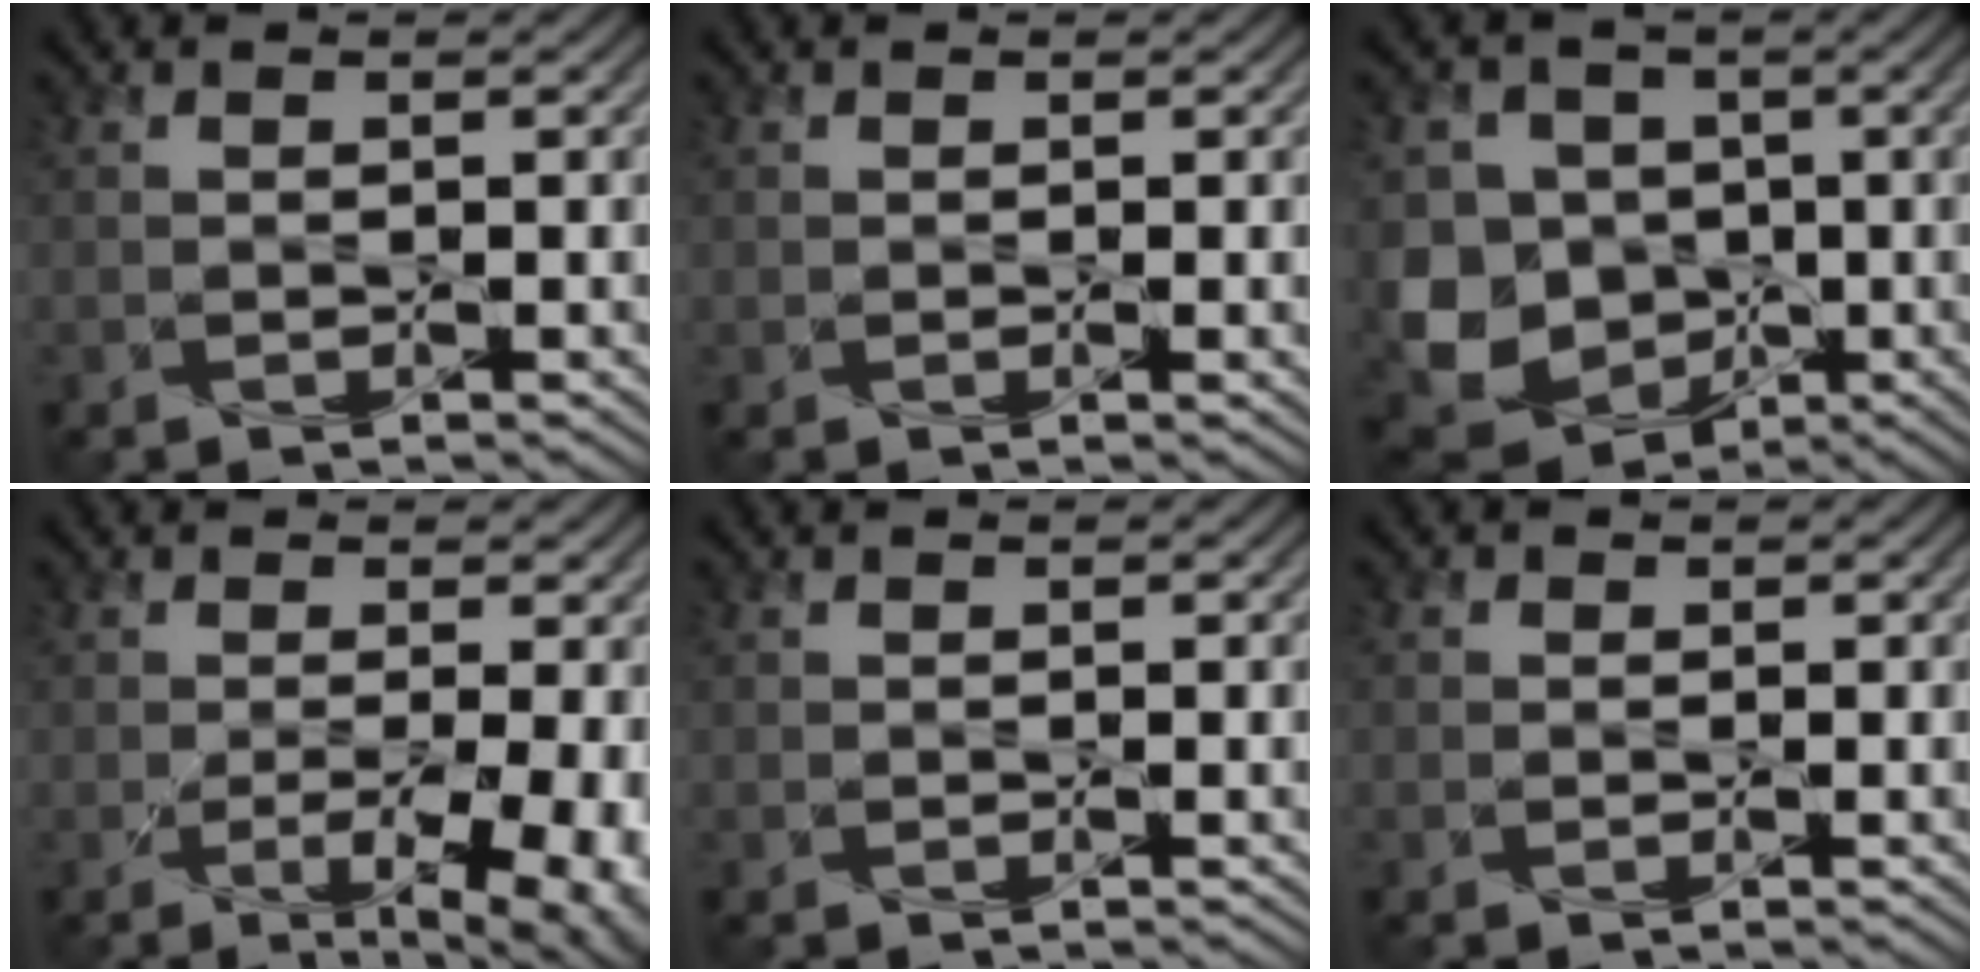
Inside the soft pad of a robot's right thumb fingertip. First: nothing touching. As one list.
[{"total": 0.8, "force": [0.2, 0.4, 0.7], "torque": [-0.014, -0.002, 0.003]}, {"total": 12.3, "force": [-3.1, 10.8, 5.1], "torque": [-0.138, -0.021, -0.076]}, {"total": 8.1, "force": [-1.8, 2.5, 7.5], "torque": [-0.071, -0.009, -0.019]}, {"total": 0.0}, {"total": 0.6, "force": [0.1, 0.5, -0.3], "torque": [0.003, -0.004, -0.003]}]